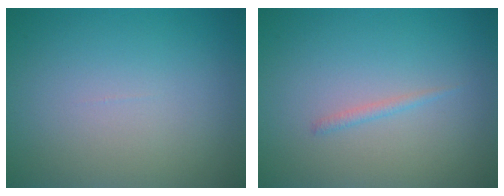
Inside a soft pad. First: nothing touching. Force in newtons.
{"total": 0.7, "press": 0.7, "slide": 0.0}